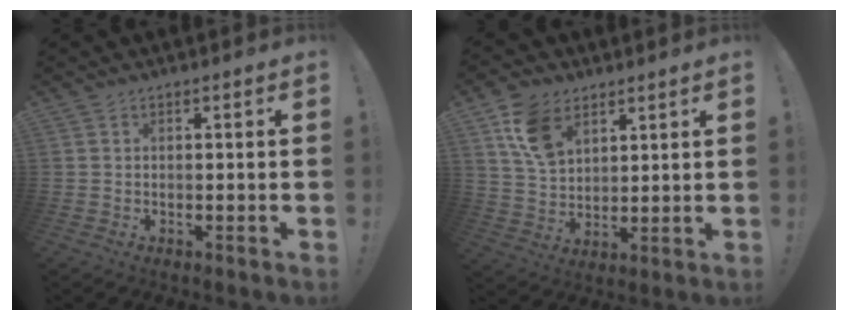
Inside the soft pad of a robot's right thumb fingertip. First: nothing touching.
{"total": 11.8, "force": [6.6, 7.8, 6.0], "torque": [-0.106, -0.019, 0.130]}